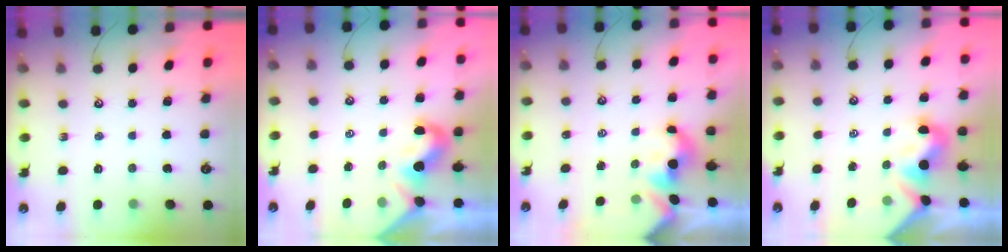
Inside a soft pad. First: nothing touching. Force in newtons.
{"total": 2.0, "press": 2.0, "slide": 0.6}
{"total": 1.5, "press": 1.5, "slide": 0.2}
{"total": 2.2, "press": 2.2, "slide": 0.6}